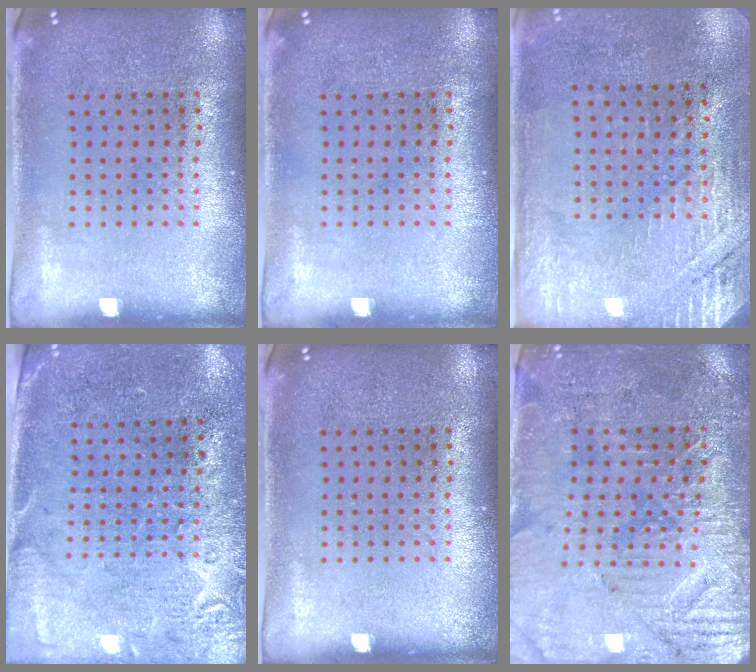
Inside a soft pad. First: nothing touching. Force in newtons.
{"total": 0.0}
{"total": 2.8, "press": 2.5, "slide": 1.2}
{"total": 2.7, "press": 2.3, "slide": 1.4}
{"total": 0.0}
{"total": 3.4, "press": 3.4, "slide": 0.6}